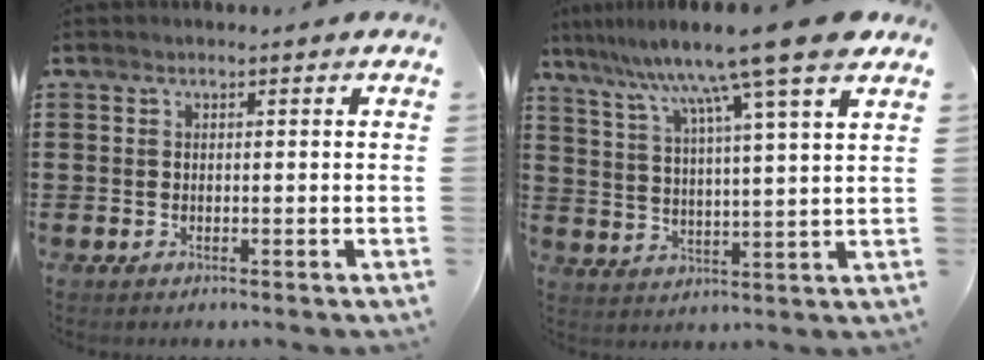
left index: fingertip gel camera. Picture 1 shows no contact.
{"total": 12.3, "force": [9.5, -1.1, 7.7], "torque": [-0.167, -0.051, 0.147]}